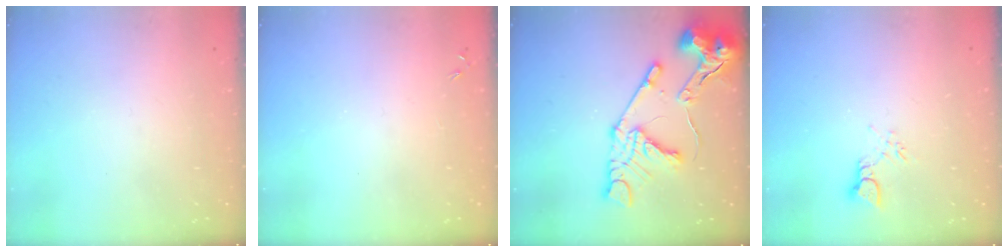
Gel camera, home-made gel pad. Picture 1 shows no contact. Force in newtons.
{"total": 0.0}
{"total": 16.7, "press": 16.6, "slide": 1.9}
{"total": 2.8, "press": 2.8, "slide": 0.4}